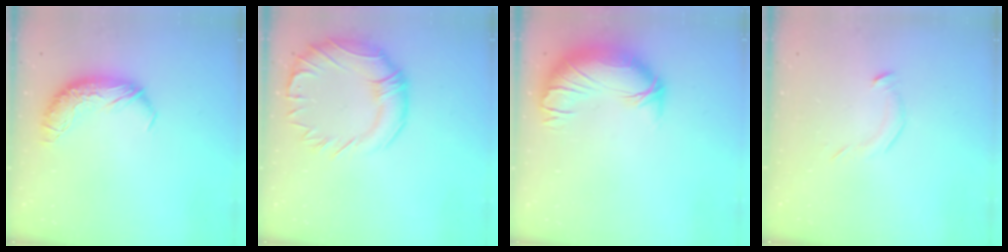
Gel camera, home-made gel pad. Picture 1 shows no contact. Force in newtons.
{"total": 7.4, "press": 6.8, "slide": 3.0}
{"total": 2.5, "press": 1.2, "slide": 2.2}
{"total": 6.0, "press": 6.0, "slide": 0.5}